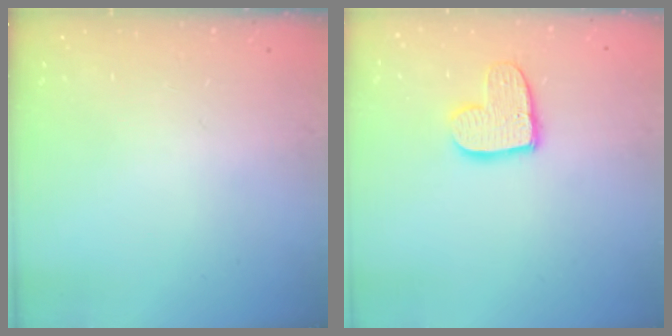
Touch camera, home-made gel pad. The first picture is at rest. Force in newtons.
{"total": 10.9, "press": 10.8, "slide": 0.9}